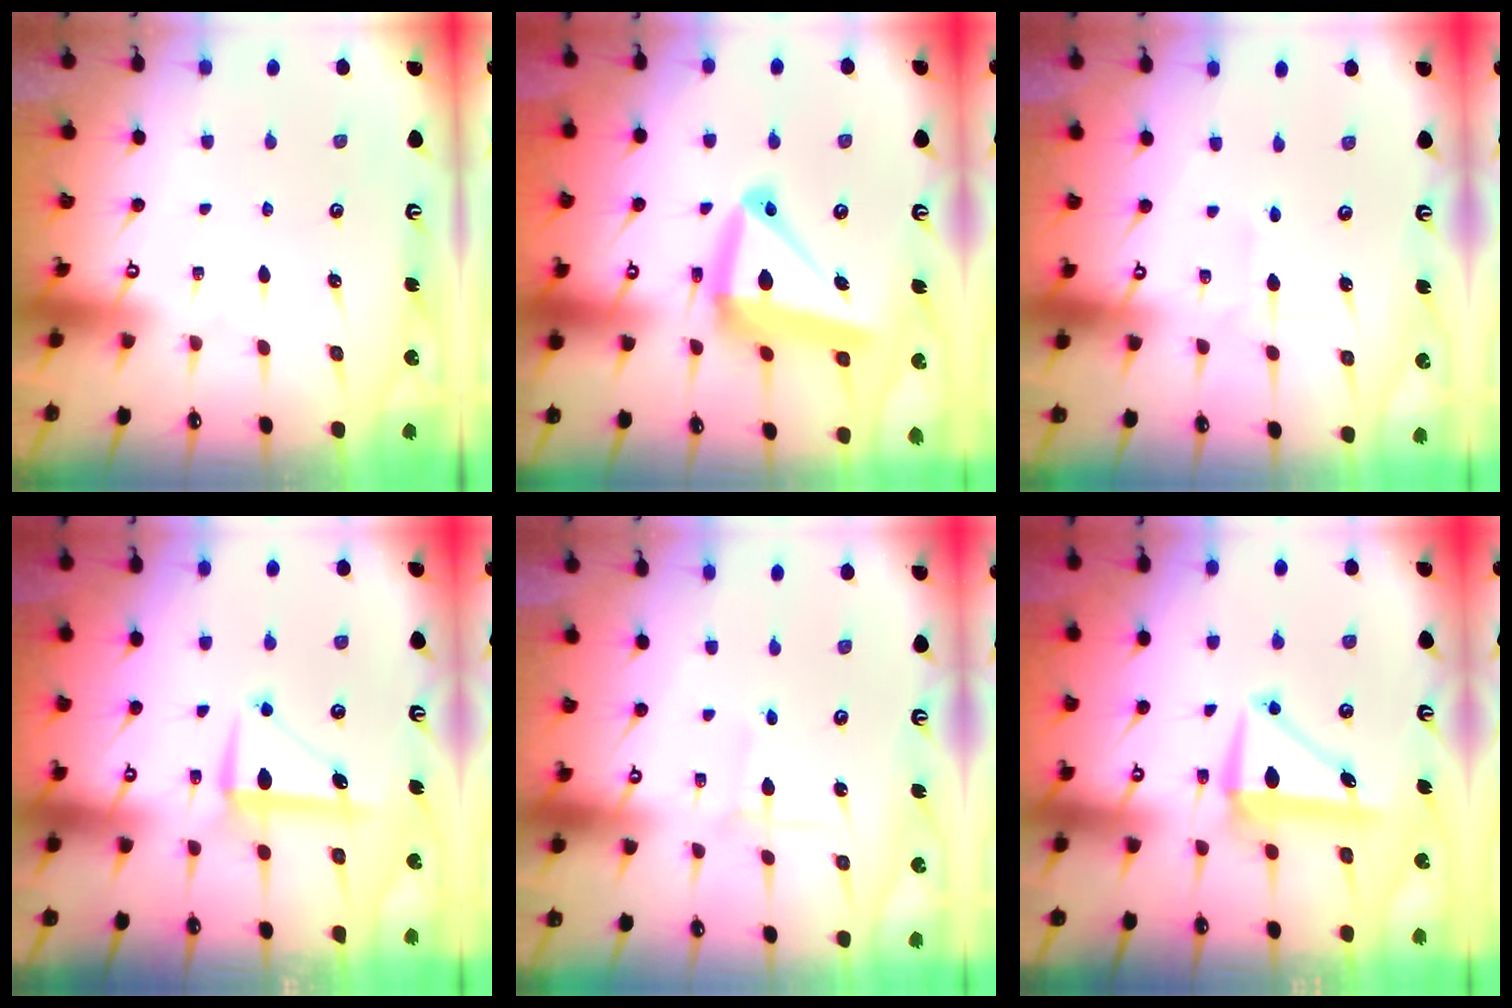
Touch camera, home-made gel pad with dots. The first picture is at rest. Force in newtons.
{"total": 17.7, "press": 17.5, "slide": 2.4}
{"total": 2.4, "press": 2.4, "slide": 0.2}
{"total": 8.4, "press": 8.4, "slide": 0.6}
{"total": 2.3, "press": 2.3, "slide": 0.2}
{"total": 7.3, "press": 7.2, "slide": 1.3}